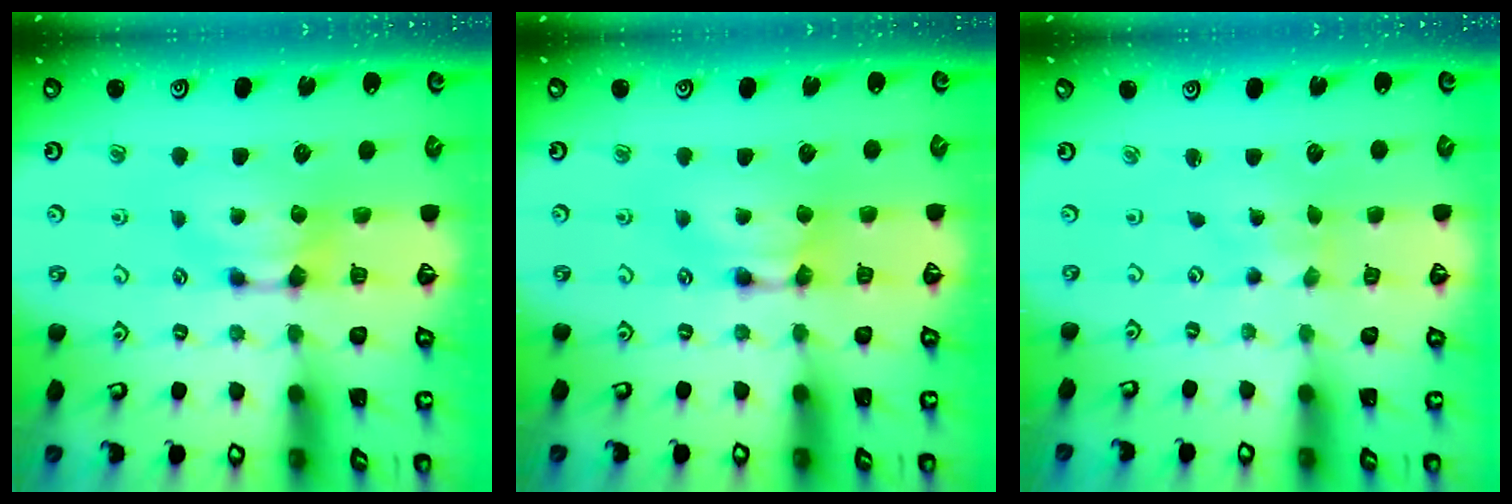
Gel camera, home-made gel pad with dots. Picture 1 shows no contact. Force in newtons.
{"total": 1.6, "press": 1.6, "slide": 0.2}
{"total": 5.0, "press": 4.9, "slide": 0.8}